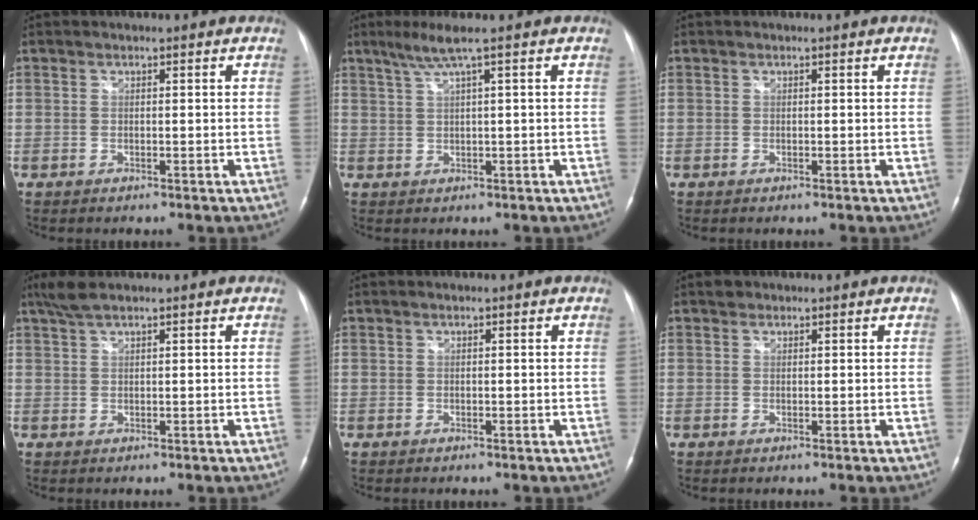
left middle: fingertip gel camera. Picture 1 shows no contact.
{"total": 3.8, "force": [2.0, -0.9, 3.0], "torque": [-0.071, 0.007, 0.045]}
{"total": 0.0}
{"total": 3.0, "force": [2.4, 0.2, 1.8], "torque": [-0.048, 0.010, 0.053]}
{"total": 0.0}
{"total": 0.8, "force": [0.8, 0.2, 0.1], "torque": [-0.007, 0.004, 0.016]}